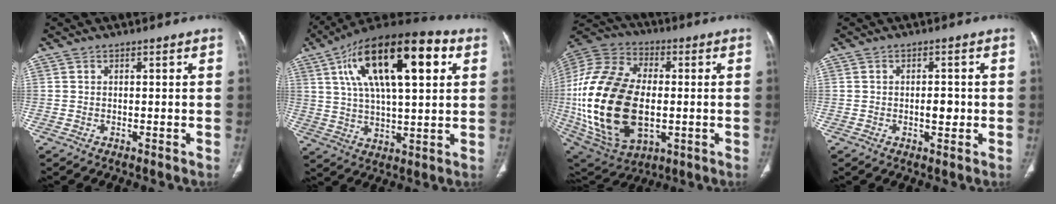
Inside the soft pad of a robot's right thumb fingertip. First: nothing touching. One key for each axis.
{"total": 24.7, "fx": 8.8, "fy": 9.8, "fz": 20.9, "tx": -0.343, "ty": 0.008, "tz": 0.141}
{"total": 30.5, "fx": -2.4, "fy": 18.2, "fz": 24.4, "tx": -0.506, "ty": -0.003, "tz": -0.021}
{"total": 2.9, "fx": -0.4, "fy": 1.5, "fz": 2.4, "tx": -0.030, "ty": 0.002, "tz": -0.005}